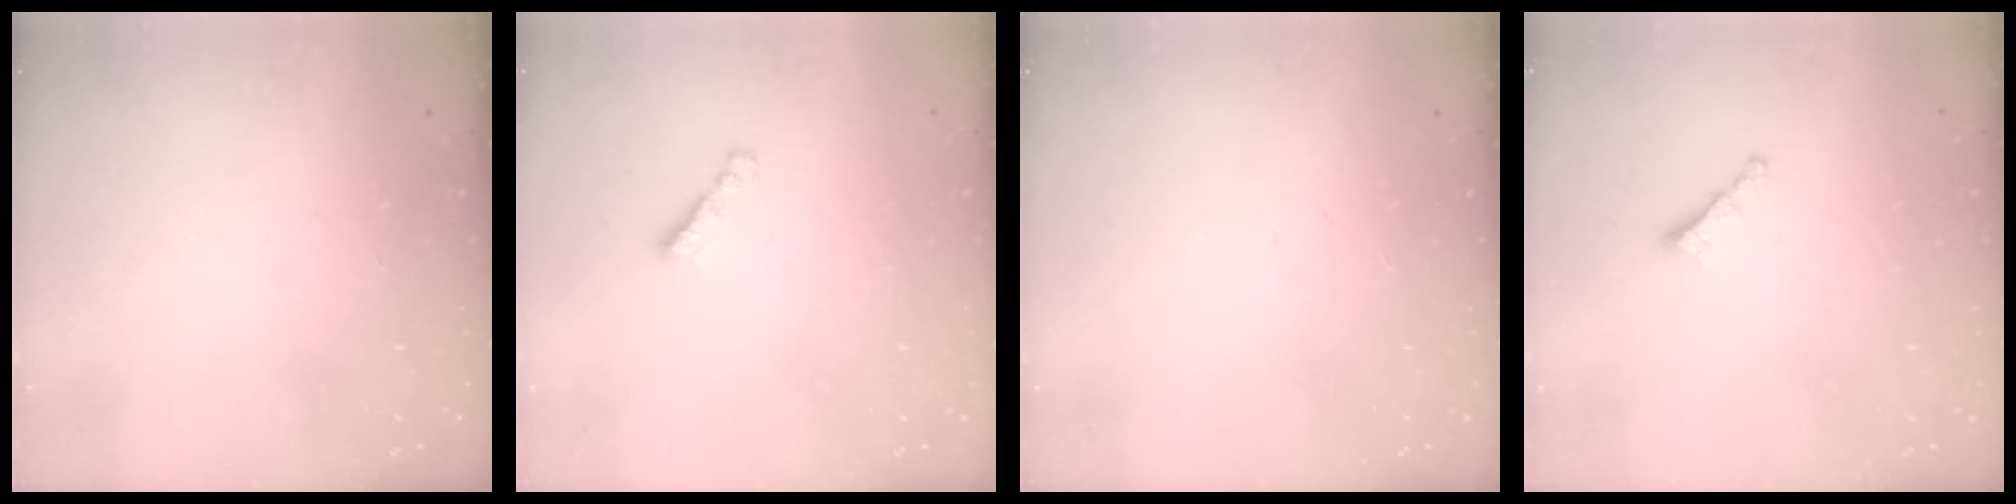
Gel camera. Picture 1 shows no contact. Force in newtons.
{"total": 1.6, "press": 1.5, "slide": 0.4}
{"total": 0.0}
{"total": 1.6, "press": 1.5, "slide": 0.5}